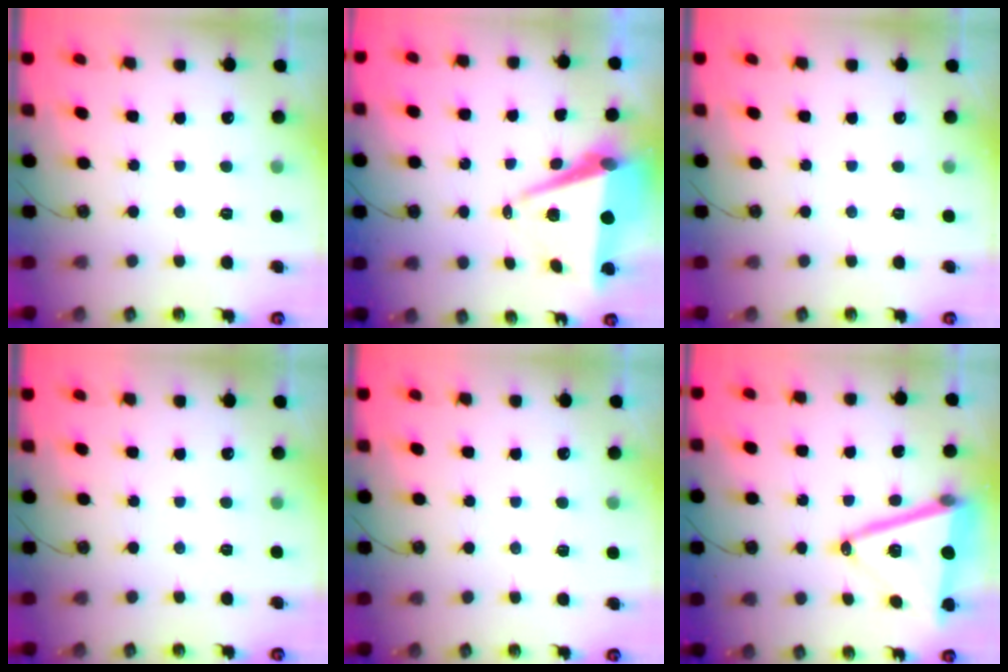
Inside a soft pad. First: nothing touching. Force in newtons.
{"total": 9.3, "press": 8.2, "slide": 4.3}
{"total": 0.0}
{"total": 0.0}
{"total": 3.6, "press": 3.2, "slide": 1.6}
{"total": 18.5, "press": 18.1, "slide": 3.9}